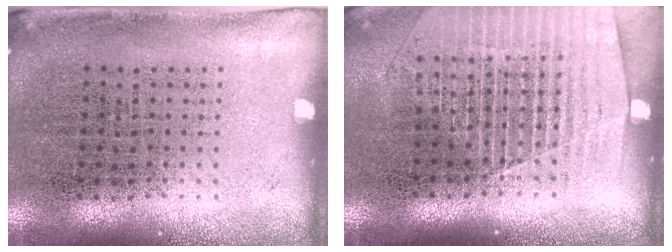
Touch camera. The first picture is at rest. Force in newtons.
{"total": 1.5, "press": 1.4, "slide": 0.5}